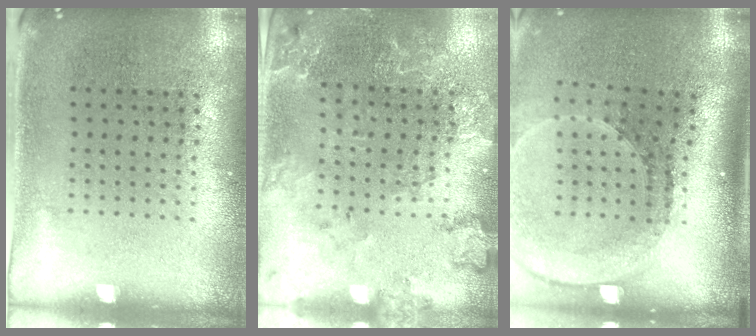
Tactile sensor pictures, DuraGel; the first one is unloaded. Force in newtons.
{"total": 2.0, "press": 1.9, "slide": 0.4}
{"total": 2.6, "press": 1.8, "slide": 1.9}